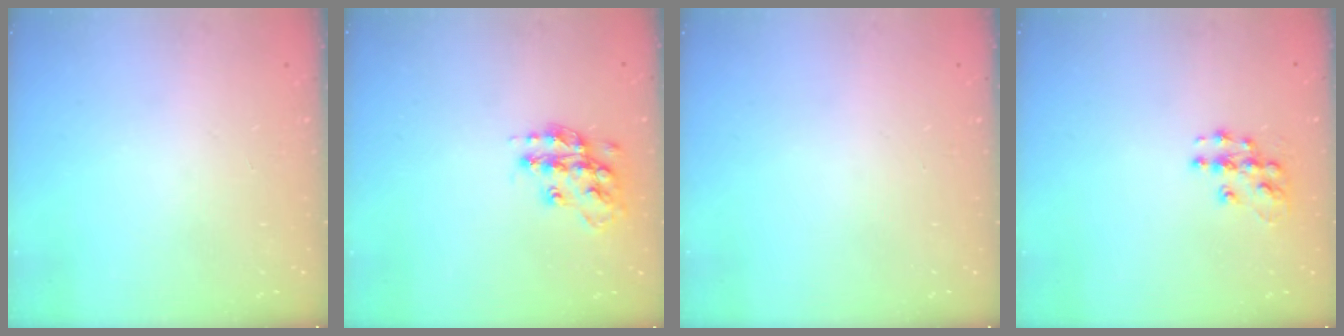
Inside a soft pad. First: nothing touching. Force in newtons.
{"total": 15.0, "press": 15.0, "slide": 1.0}
{"total": 0.0}
{"total": 9.2, "press": 9.2, "slide": 0.5}